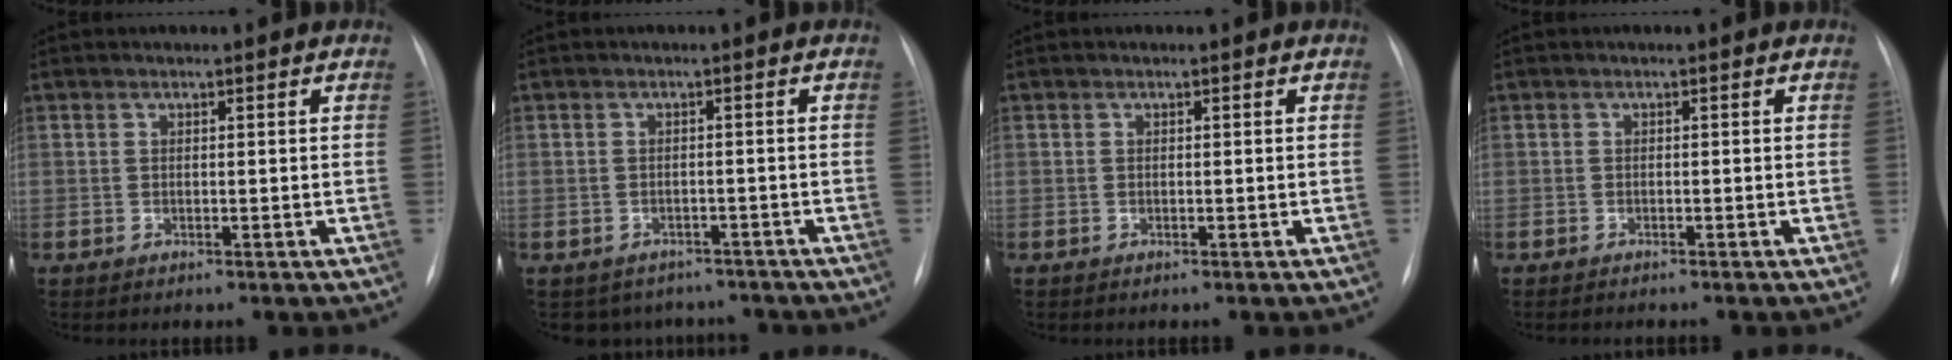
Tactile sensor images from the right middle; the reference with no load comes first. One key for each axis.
{"total": 6.5, "fx": -5.5, "fy": 3.4, "fz": 0.1, "tx": 0.009, "ty": 0.017, "tz": -0.061}
{"total": 0.0}
{"total": 1.4, "fx": -1.3, "fy": 0.1, "fz": 0.6, "tx": -0.010, "ty": -0.003, "tz": -0.016}